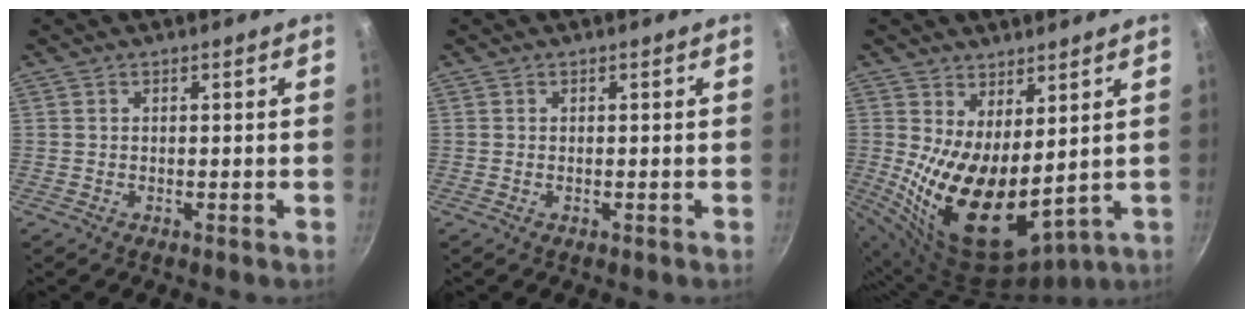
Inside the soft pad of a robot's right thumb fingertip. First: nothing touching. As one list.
[{"total": 0.0}, {"total": 15.8, "force": [1.9, 8.1, 13.4], "torque": [-0.217, -0.045, 0.057]}]